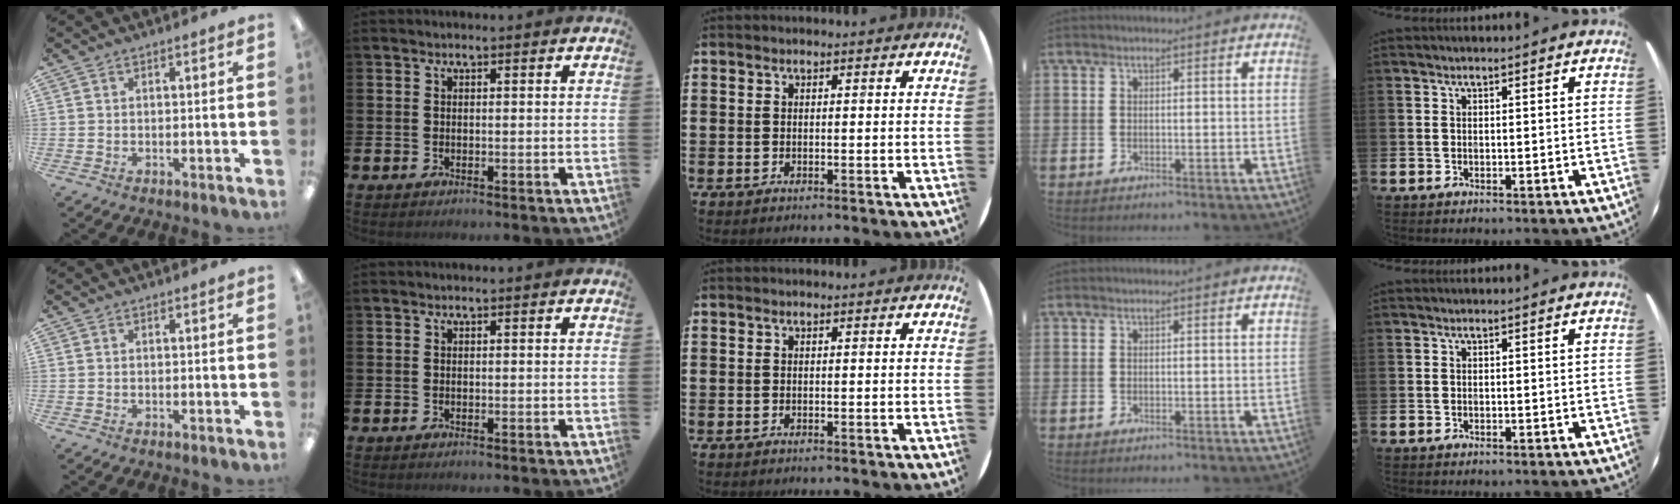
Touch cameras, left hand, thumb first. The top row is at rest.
{}